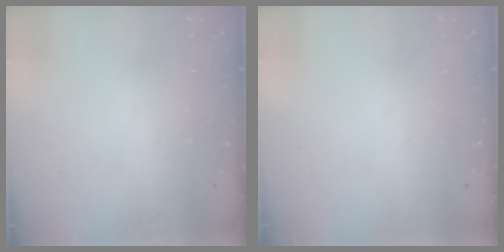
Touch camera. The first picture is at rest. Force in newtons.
{"total": 0.0}